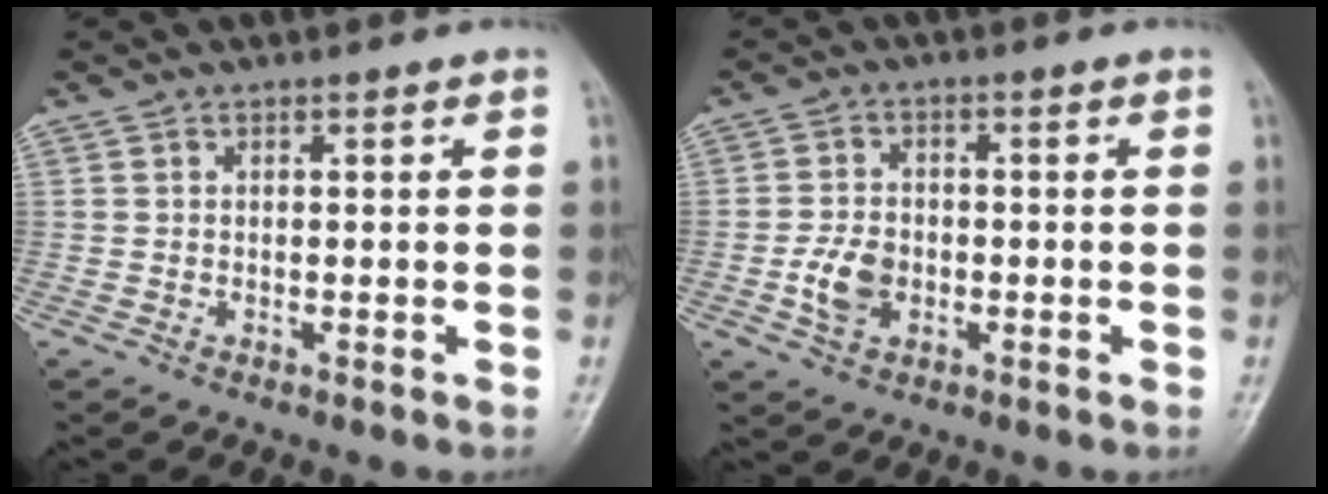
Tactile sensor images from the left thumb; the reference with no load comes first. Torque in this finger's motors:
{"motor_torque": [-0.07, 0.10, 0.23, 0.12, 0.00]}